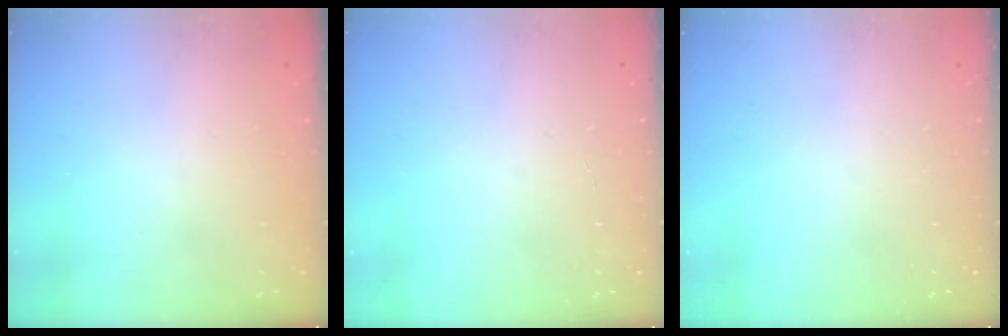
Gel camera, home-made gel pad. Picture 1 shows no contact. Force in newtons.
{"total": 1.7, "press": 1.7, "slide": 0.1}
{"total": 0.0}